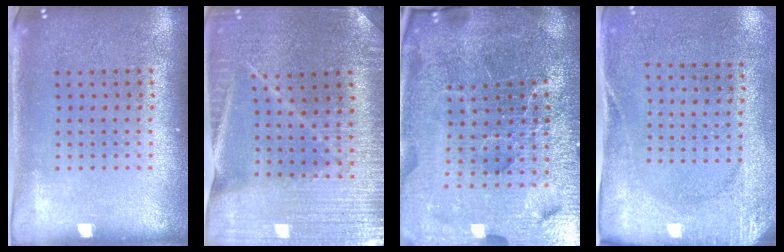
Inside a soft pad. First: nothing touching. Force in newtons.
{"total": 3.0, "press": 3.0, "slide": 0.3}
{"total": 7.1, "press": 6.2, "slide": 3.5}
{"total": 2.7, "press": 2.1, "slide": 1.7}